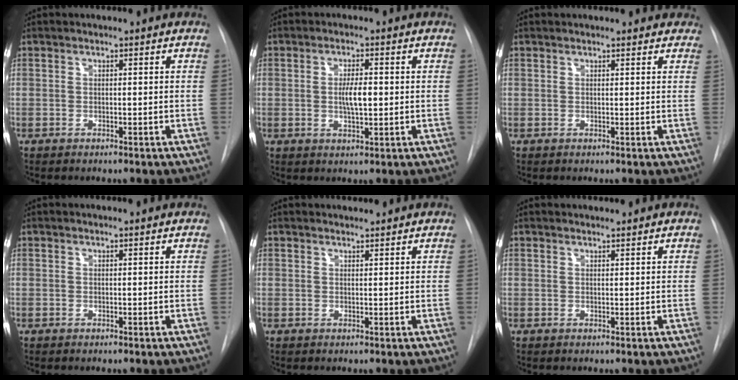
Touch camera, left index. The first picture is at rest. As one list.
[{"total": 3.9, "force": [0.1, 1.1, 3.8], "torque": [-0.067, 0.000, 0.002]}, {"total": 6.3, "force": [5.7, 2.1, 1.8], "torque": [-0.010, 0.014, 0.051]}, {"total": 1.2, "force": [1.2, 0.0, 0.2], "torque": [-0.011, 0.009, 0.012]}, {"total": 1.7, "force": [1.6, 0.1, 0.1], "torque": [-0.008, 0.010, 0.029]}, {"total": 1.2, "force": [1.2, 0.0, 0.0], "torque": [-0.007, 0.007, 0.024]}]